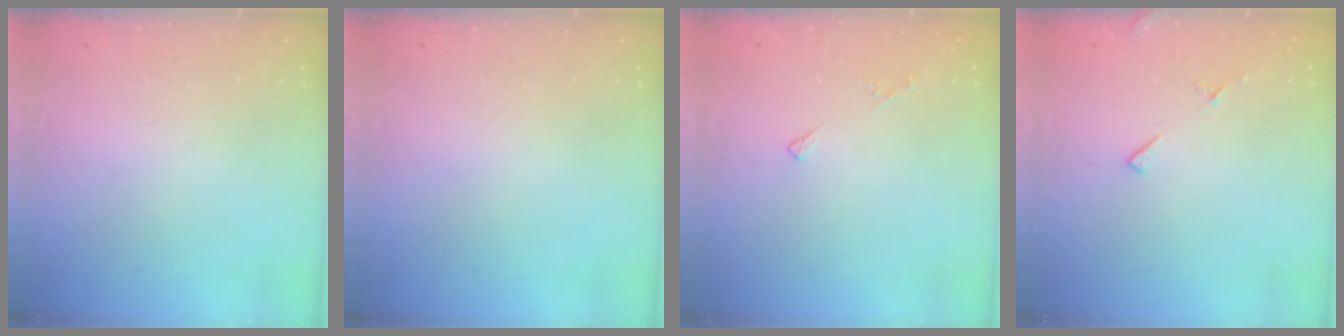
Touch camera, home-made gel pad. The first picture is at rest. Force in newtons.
{"total": 0.0}
{"total": 5.8, "press": 5.7, "slide": 0.6}
{"total": 4.7, "press": 4.7, "slide": 0.3}